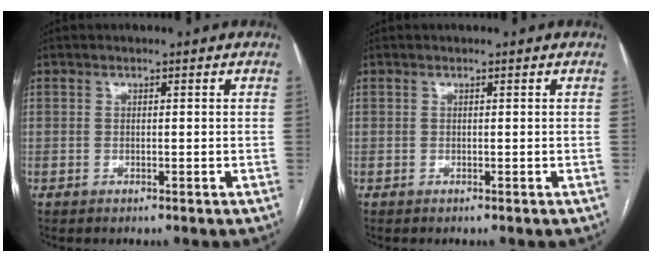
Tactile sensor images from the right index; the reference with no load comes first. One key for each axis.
{"total": 0.0}